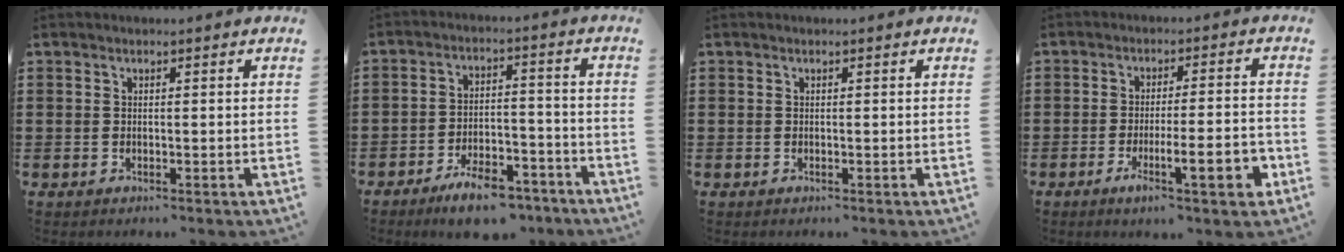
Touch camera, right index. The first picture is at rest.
{"total": 7.9, "force": [-6.3, 2.0, 4.2], "torque": [-0.073, 0.016, -0.115]}
{"total": 0.0}
{"total": 8.5, "force": [-3.1, 1.3, 7.9], "torque": [-0.117, -0.007, -0.052]}